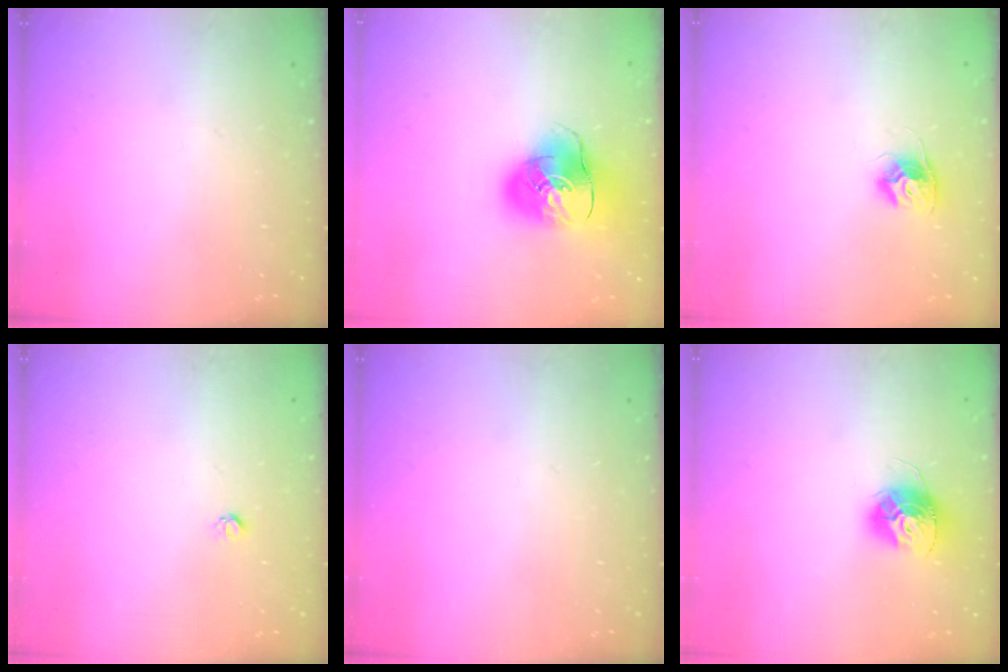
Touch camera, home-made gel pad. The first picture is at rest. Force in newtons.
{"total": 14.3, "press": 14.1, "slide": 2.3}
{"total": 9.1, "press": 9.1, "slide": 0.4}
{"total": 3.0, "press": 2.9, "slide": 0.4}
{"total": 0.0}
{"total": 11.3, "press": 11.3, "slide": 0.7}